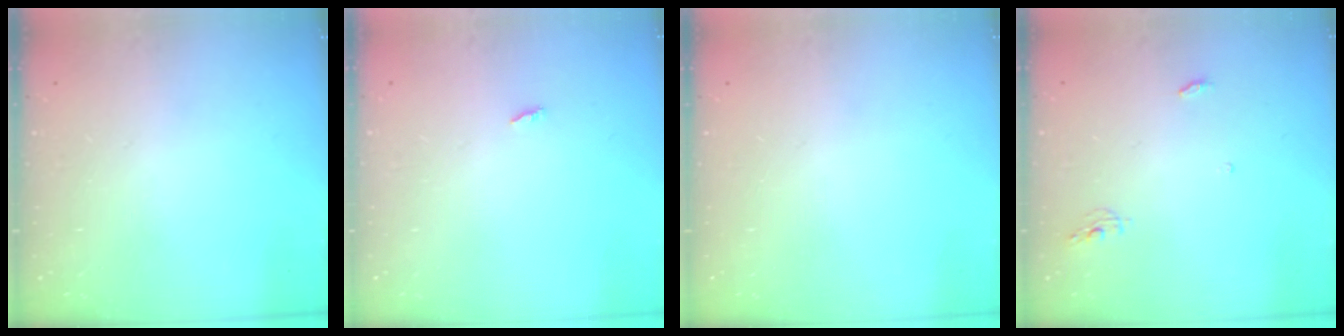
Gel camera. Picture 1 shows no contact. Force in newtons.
{"total": 1.8, "press": 1.8, "slide": 0.2}
{"total": 0.0}
{"total": 4.2, "press": 4.2, "slide": 0.4}